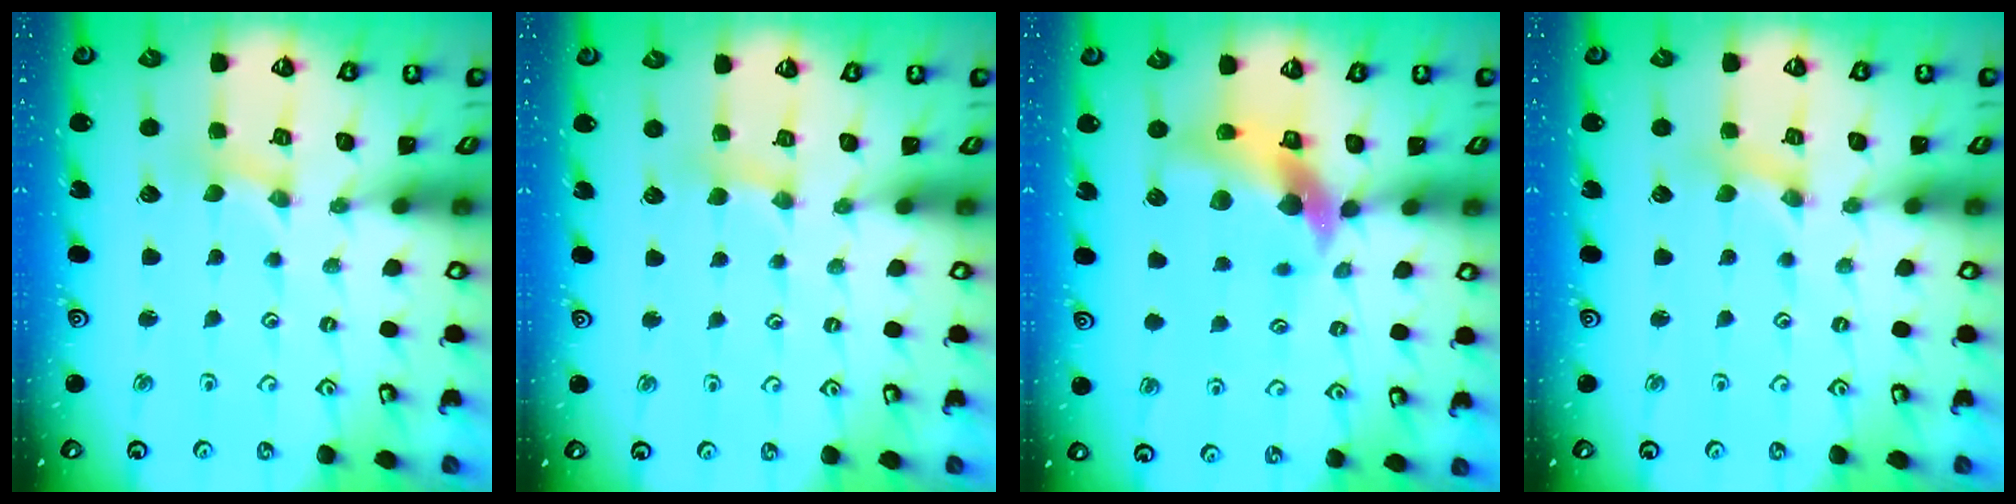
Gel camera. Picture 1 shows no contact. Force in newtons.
{"total": 3.2, "press": 3.2, "slide": 0.5}
{"total": 10.8, "press": 10.7, "slide": 1.4}
{"total": 0.9, "press": 0.8, "slide": 0.3}